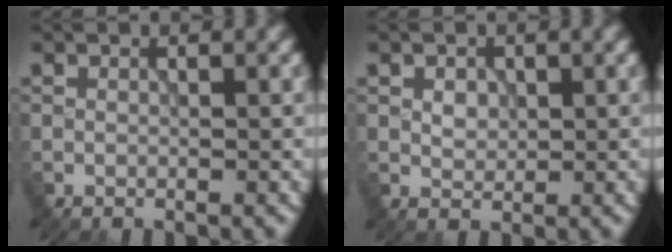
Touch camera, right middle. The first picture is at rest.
{"total": 1.4, "force": [0.3, 1.1, 0.9], "torque": [-0.015, -0.001, 0.007]}